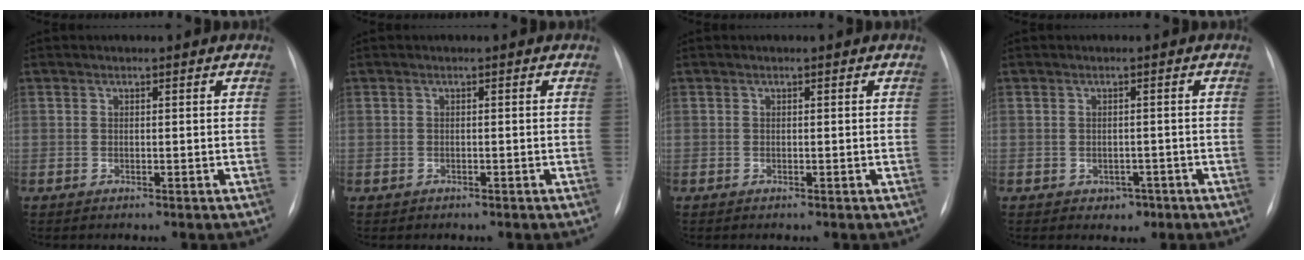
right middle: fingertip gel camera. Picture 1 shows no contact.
{"total": 0.5, "force": [-0.3, 0.4, 0.0], "torque": [-0.007, 0.003, -0.004]}
{"total": 0.0}
{"total": 2.2, "force": [-1.1, 1.8, 0.8], "torque": [-0.006, 0.005, -0.007]}